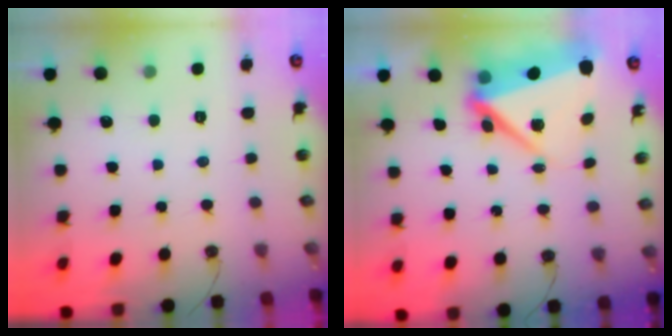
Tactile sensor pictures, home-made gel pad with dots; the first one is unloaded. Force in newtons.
{"total": 10.0, "press": 9.9, "slide": 1.6}